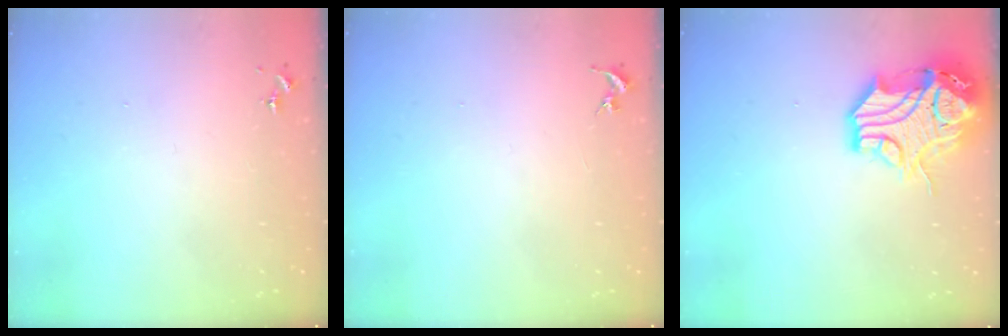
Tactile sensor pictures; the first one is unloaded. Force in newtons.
{"total": 0.0}
{"total": 17.5, "press": 17.4, "slide": 1.9}